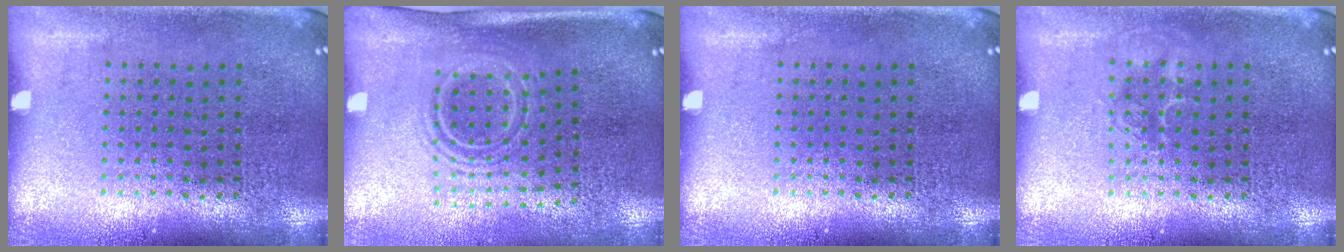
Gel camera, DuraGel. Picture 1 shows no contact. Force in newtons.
{"total": 1.6, "press": 1.2, "slide": 1.1}
{"total": 0.0}
{"total": 1.2, "press": 1.2, "slide": 0.2}